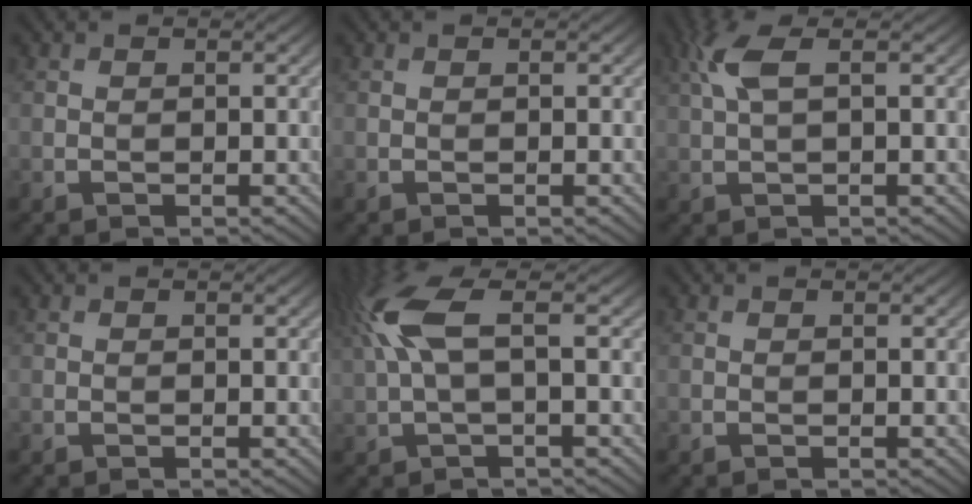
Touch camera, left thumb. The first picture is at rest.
{"total": 0.0}
{"total": 4.2, "force": [1.4, 1.2, 3.8], "torque": [-0.098, 0.011, 0.025]}
{"total": 0.0}
{"total": 7.6, "force": [2.0, 2.2, 7.0], "torque": [-0.177, 0.024, 0.033]}
{"total": 0.0}